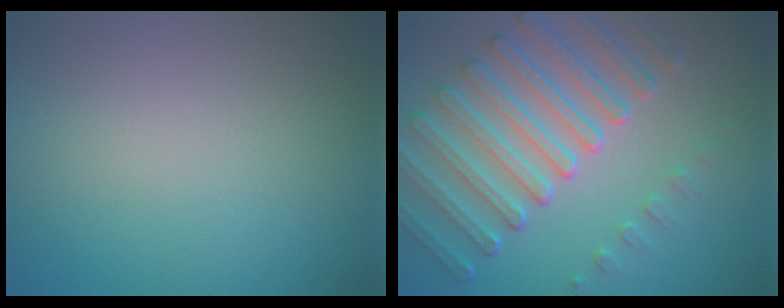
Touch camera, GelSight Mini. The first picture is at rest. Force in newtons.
{"total": 7.2, "press": 5.4, "slide": 4.7}